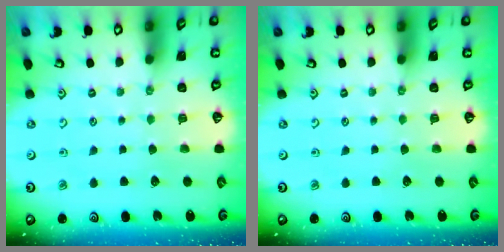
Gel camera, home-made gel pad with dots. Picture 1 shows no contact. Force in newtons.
{"total": 0.0}